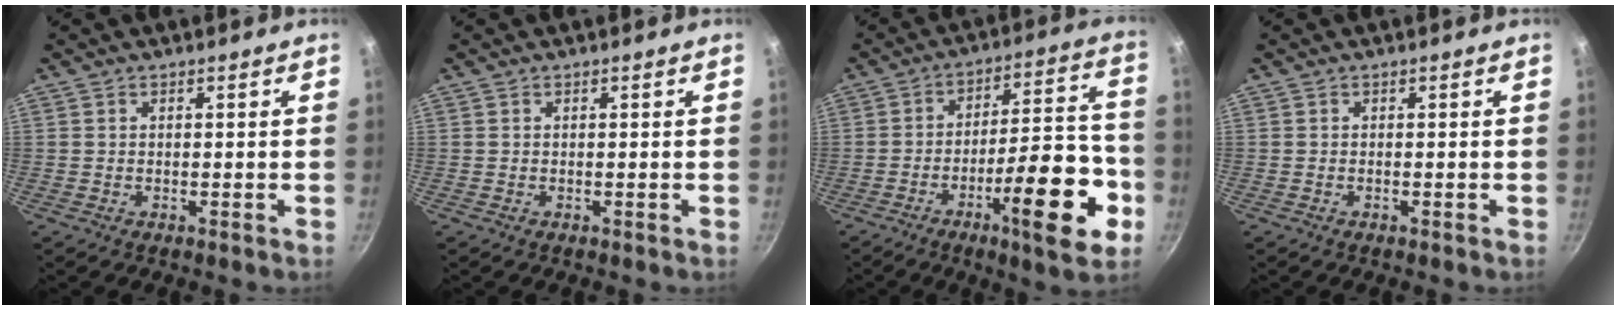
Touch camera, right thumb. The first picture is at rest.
{"total": 0.0}
{"total": 18.5, "force": [-7.6, 5.1, 16.1], "torque": [-0.204, 0.048, -0.114]}
{"total": 0.0}